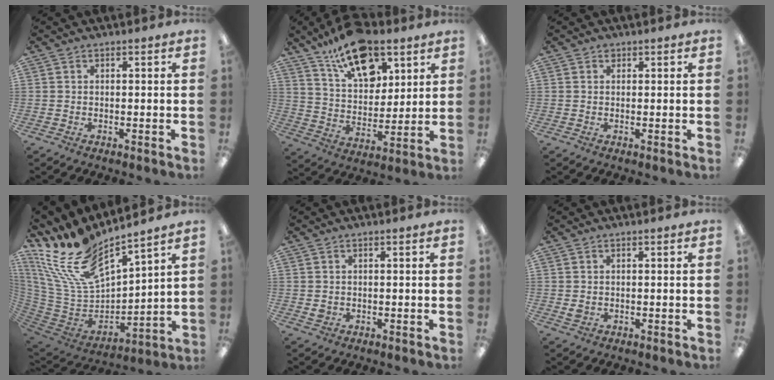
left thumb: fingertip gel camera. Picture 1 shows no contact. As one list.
[{"total": 17.7, "force": [11.3, 9.4, 9.9], "torque": [-0.154, -0.054, 0.198]}, {"total": 0.8, "force": [0.5, 0.5, 0.3], "torque": [-0.006, 0.002, 0.009]}, {"total": 19.8, "force": [15.1, 7.2, 10.6], "torque": [-0.240, -0.107, 0.267]}, {"total": 1.3, "force": [0.3, 1.0, 0.7], "torque": [-0.015, 0.003, 0.006]}, {"total": 1.5, "force": [0.2, 1.1, 1.0], "torque": [-0.019, 0.003, 0.004]}]